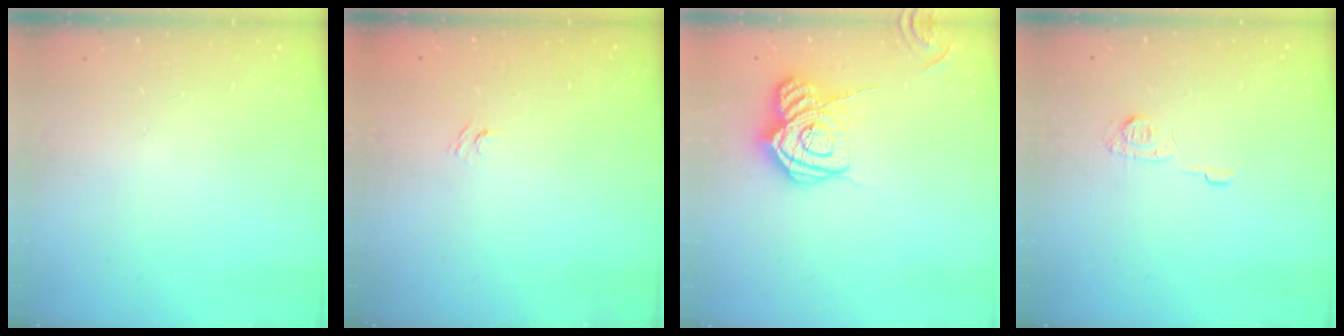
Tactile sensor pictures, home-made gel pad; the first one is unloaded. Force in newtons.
{"total": 2.8, "press": 2.6, "slide": 1.0}
{"total": 16.2, "press": 16.2, "slide": 1.0}
{"total": 5.7, "press": 5.7, "slide": 0.7}